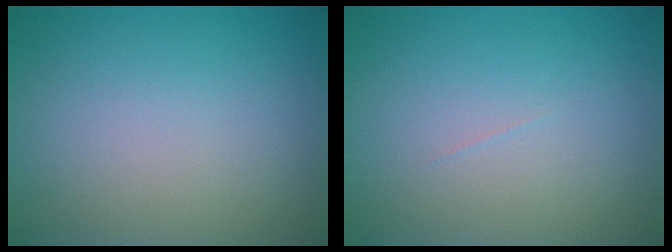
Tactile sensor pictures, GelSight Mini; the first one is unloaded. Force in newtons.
{"total": 0.0}